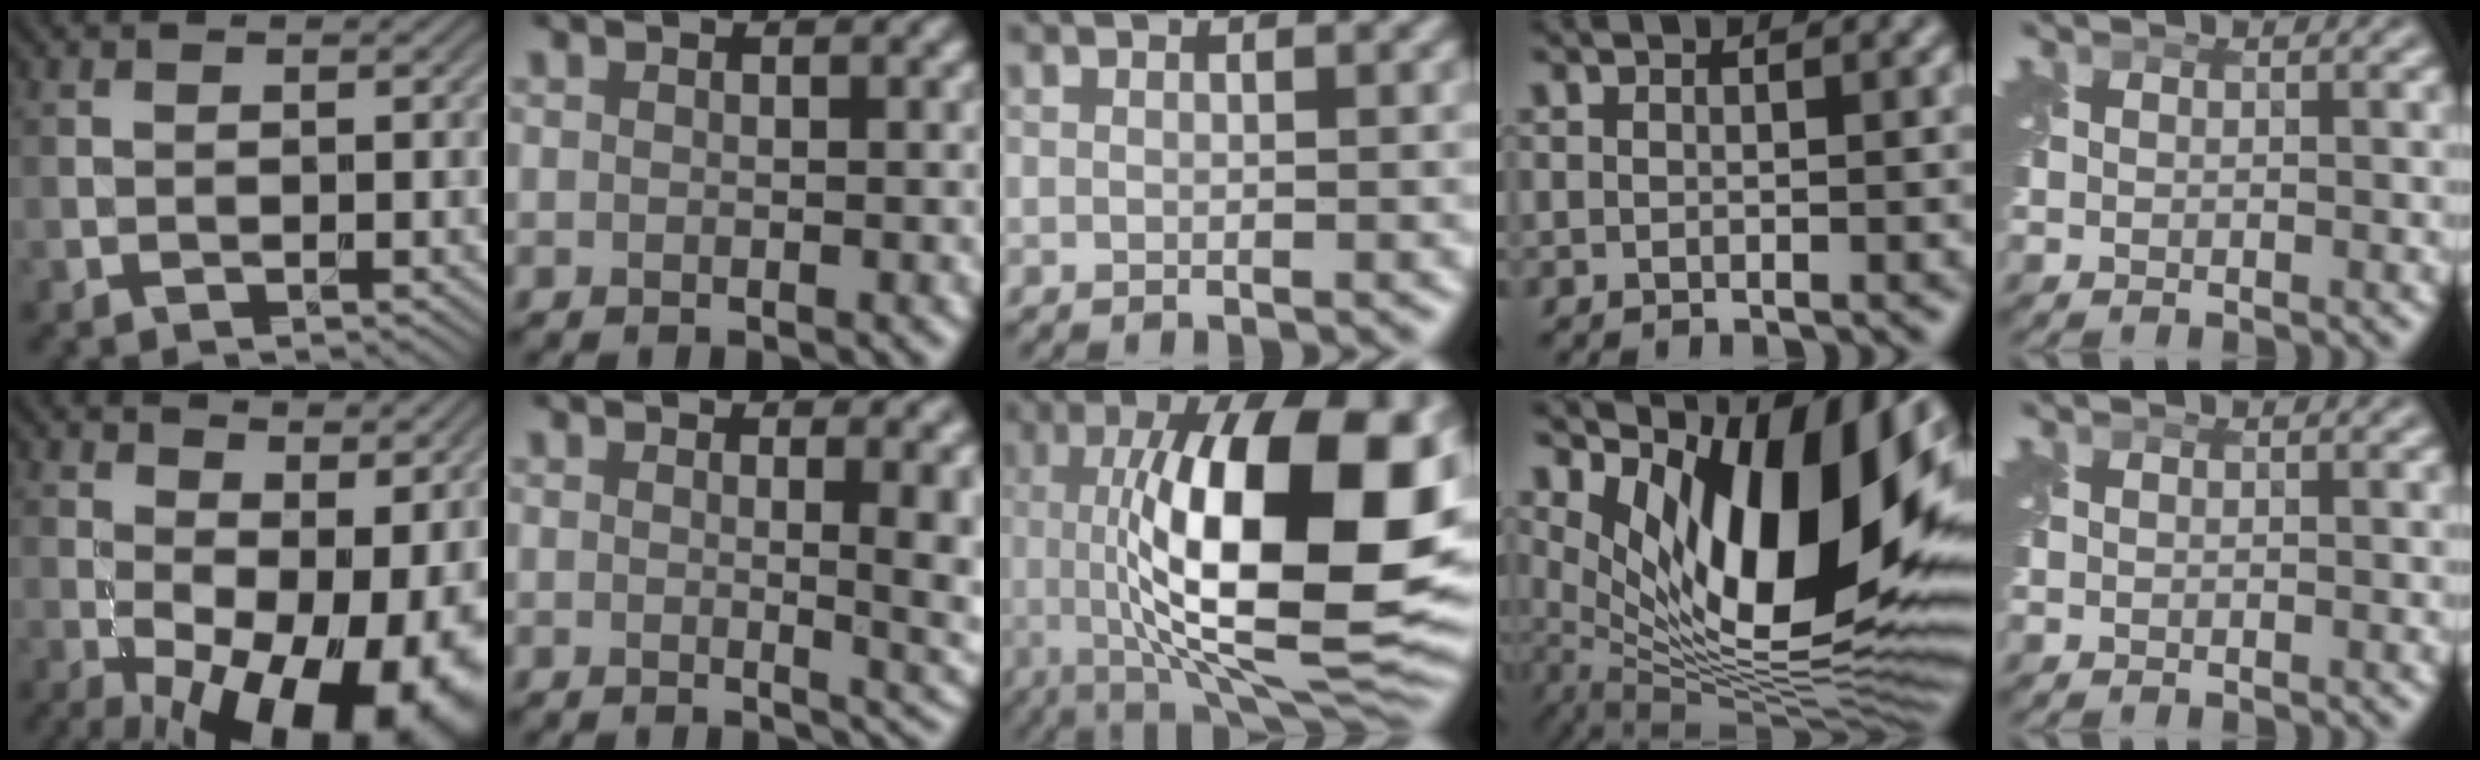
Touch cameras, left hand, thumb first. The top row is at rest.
{"thumb": {"total": 18.6, "force": [-2.1, 9.2, 16.1], "torque": [-0.212, -0.015, 0.005]}, "index": {"total": 6.1, "force": [0.6, 2.2, 5.7], "torque": [-0.042, -0.003, 0.010]}, "middle": {"total": 16.7, "force": [1.5, 5.5, 15.7], "torque": [-0.226, 0.011, 0.019]}, "ring": {"total": 15.4, "force": [5.1, 6.1, 13.2], "torque": [-0.204, -0.012, 0.089]}}